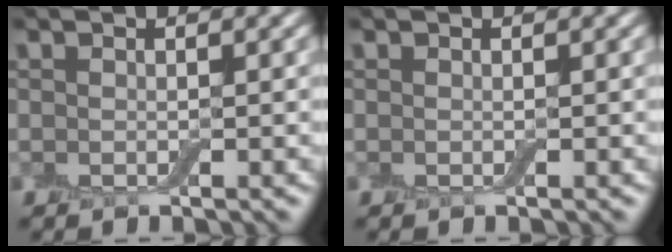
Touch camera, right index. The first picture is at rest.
{"total": 0.0}